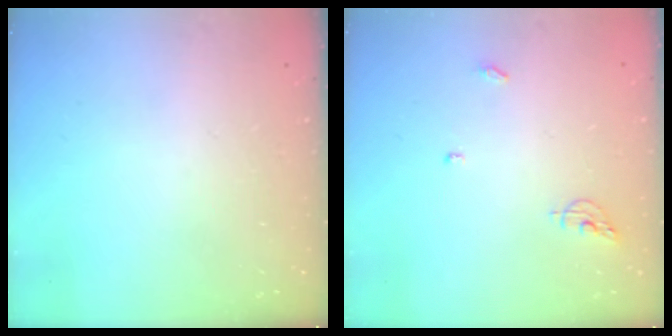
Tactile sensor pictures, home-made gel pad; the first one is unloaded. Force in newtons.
{"total": 5.9, "press": 5.9, "slide": 0.2}